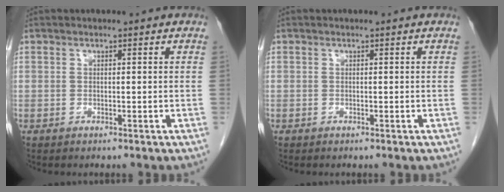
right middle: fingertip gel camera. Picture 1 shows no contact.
{"total": 0.0}